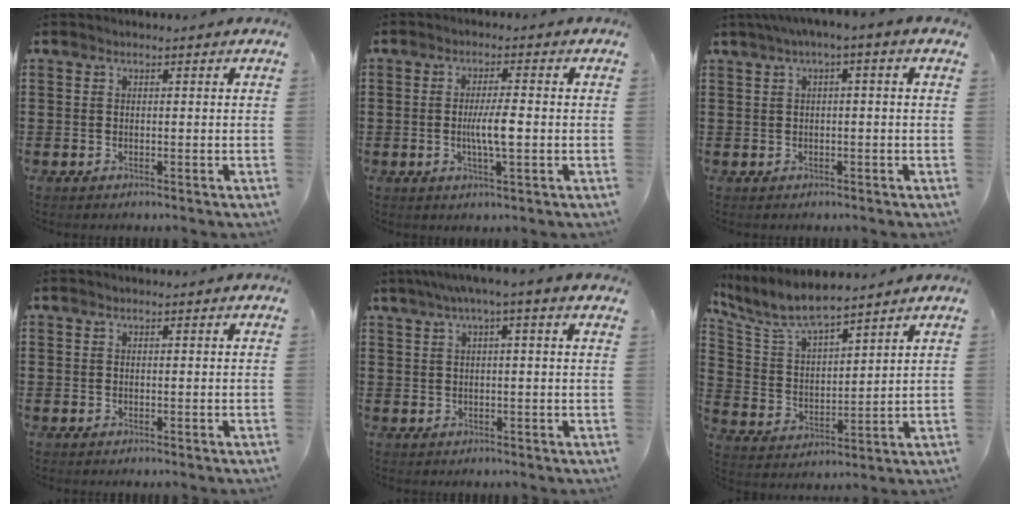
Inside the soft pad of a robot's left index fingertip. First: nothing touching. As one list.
[{"total": 4.9, "force": [-0.5, 0.8, 4.8], "torque": [-0.090, 0.000, -0.014]}, {"total": 1.9, "force": [-0.4, -0.1, 1.9], "torque": [-0.031, -0.002, -0.010]}, {"total": 0.0}, {"total": 2.9, "force": [1.3, -0.2, 2.6], "torque": [-0.052, 0.001, 0.021]}, {"total": 7.6, "force": [6.7, 1.4, 3.1], "torque": [-0.090, -0.030, 0.118]}]